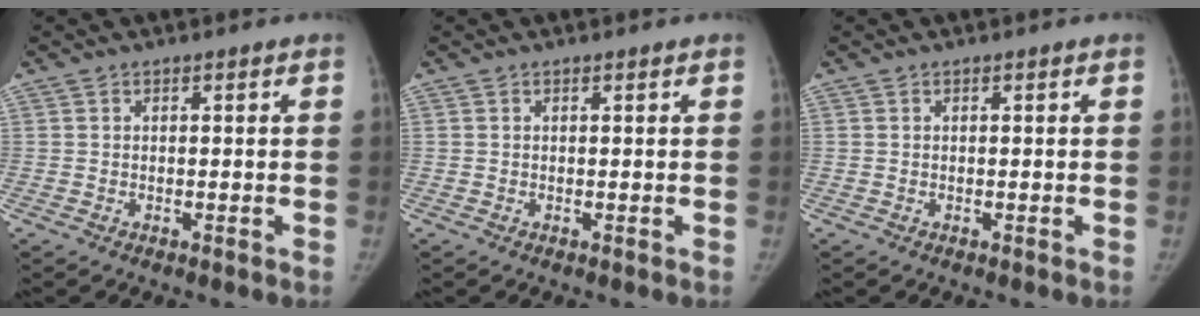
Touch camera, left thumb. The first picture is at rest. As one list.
[{"total": 0.0}, {"total": 0.0}]